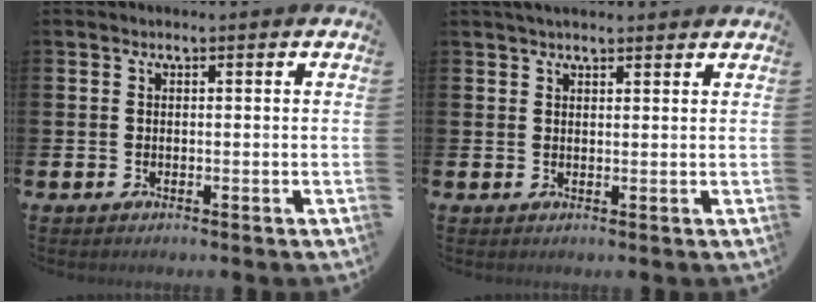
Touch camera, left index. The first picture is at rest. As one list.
[{"total": 2.3, "force": [2.2, 0.5, 0.7], "torque": [-0.006, -0.006, 0.037]}]